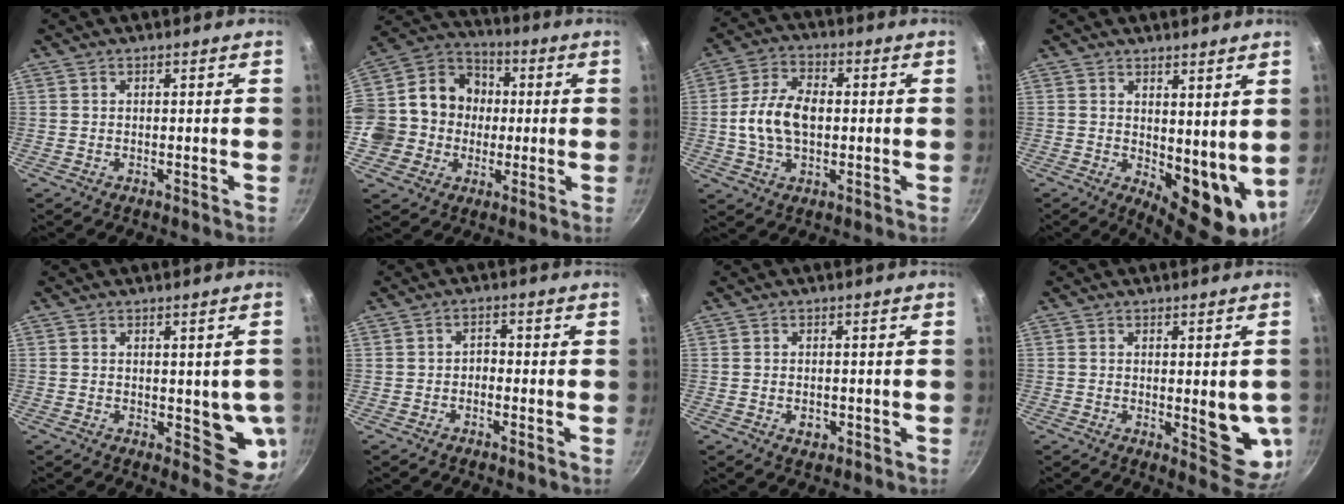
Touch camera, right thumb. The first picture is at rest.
{"total": 16.3, "force": [-0.9, 14.9, 6.6], "torque": [-0.090, 0.036, -0.025]}
{"total": 11.1, "force": [-0.2, 7.1, 8.5], "torque": [-0.147, 0.020, -0.012]}
{"total": 11.7, "force": [2.5, 5.8, 9.8], "torque": [-0.104, -0.038, 0.048]}
{"total": 8.5, "force": [-0.6, 4.1, 7.4], "torque": [-0.056, -0.021, -0.006]}
{"total": 1.9, "force": [-0.9, 1.3, 1.1], "torque": [-0.014, 0.015, -0.018]}
{"total": 2.5, "force": [-0.8, 1.7, 1.6], "torque": [-0.020, 0.004, -0.009]}
{"total": 9.5, "force": [-0.6, 3.5, 8.8], "torque": [-0.087, -0.024, -0.005]}